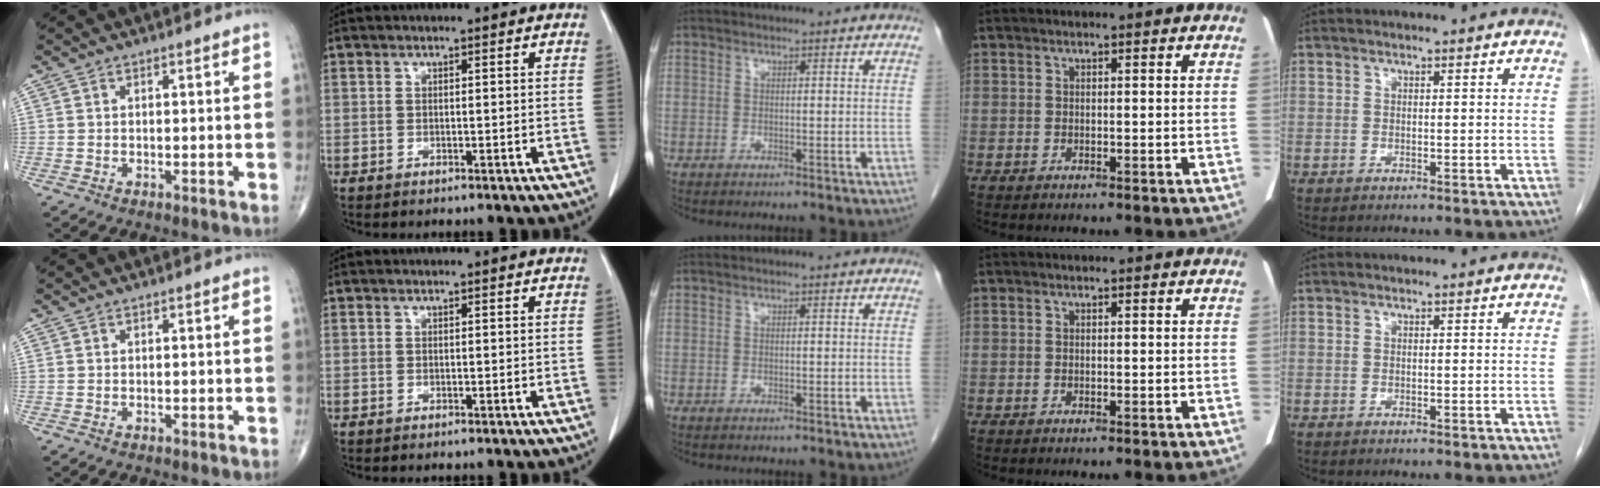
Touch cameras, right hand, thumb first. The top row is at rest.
{}